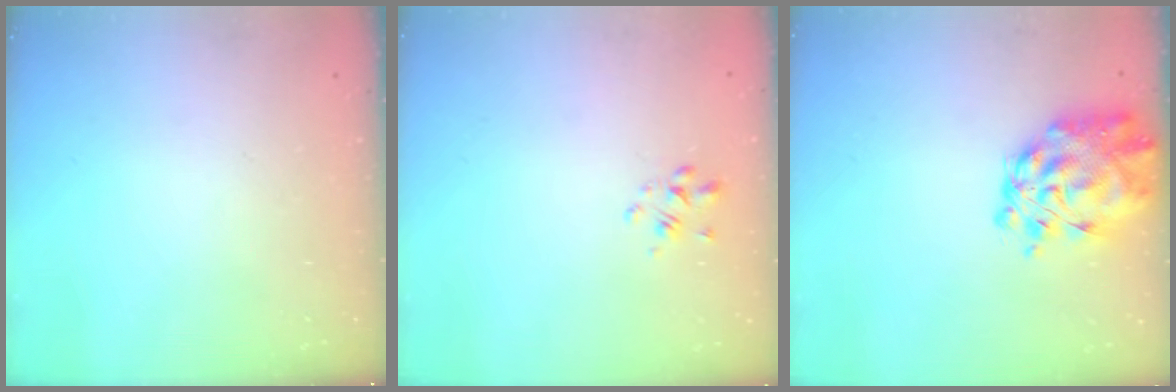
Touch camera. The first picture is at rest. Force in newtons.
{"total": 1.4, "press": 1.2, "slide": 0.8}
{"total": 9.8, "press": 9.3, "slide": 3.1}